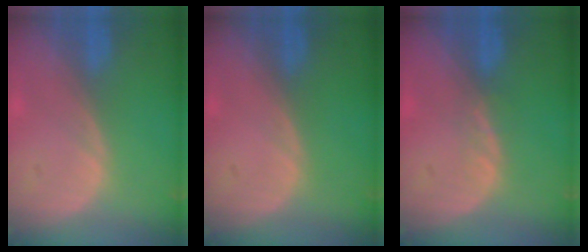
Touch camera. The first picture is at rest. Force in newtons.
{"total": 0.0}
{"total": 1.5, "press": 1.5, "slide": 0.2}